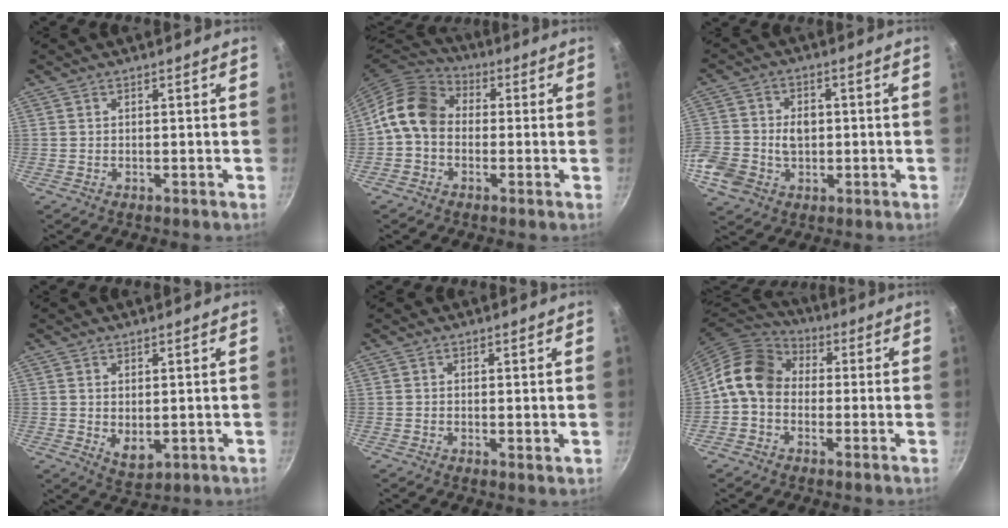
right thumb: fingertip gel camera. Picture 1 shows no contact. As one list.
[{"total": 10.6, "force": [-0.1, 8.4, 6.4], "torque": [-0.092, 0.027, -0.027]}, {"total": 12.0, "force": [-2.1, 9.8, 6.5], "torque": [-0.129, 0.022, -0.041]}, {"total": 4.3, "force": [0.6, 2.4, 3.5], "torque": [-0.053, -0.018, 0.018]}, {"total": 1.0, "force": [0.4, 0.4, 0.8], "torque": [-0.014, -0.007, 0.004]}, {"total": 11.4, "force": [0.2, 9.2, 6.7], "torque": [-0.095, 0.028, -0.021]}]